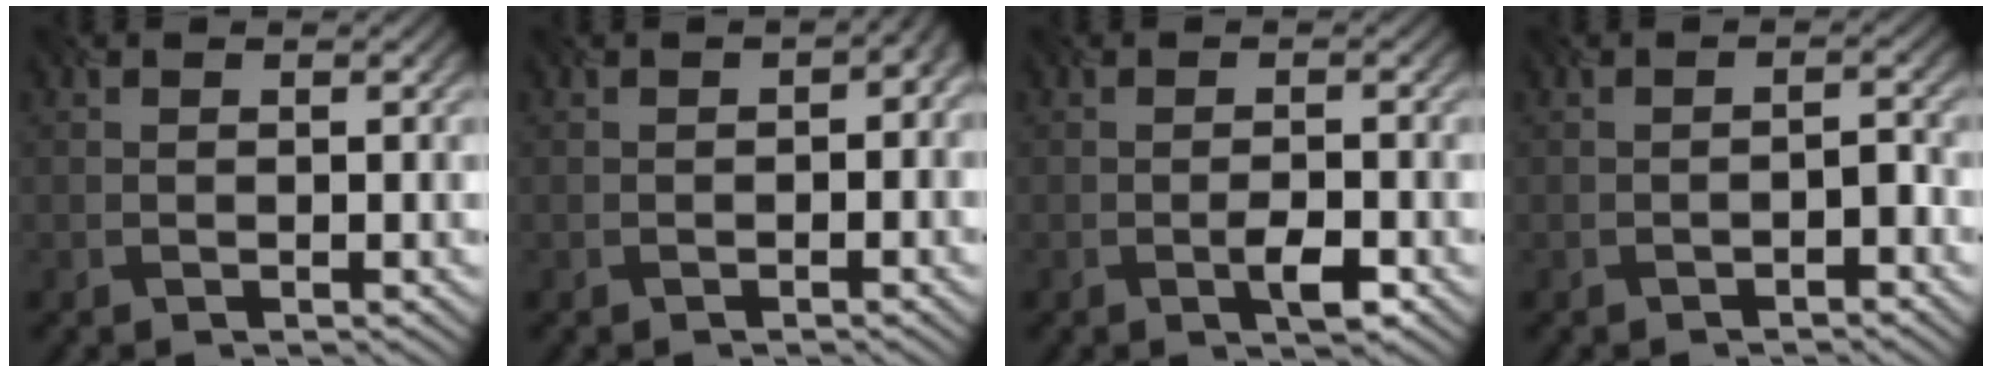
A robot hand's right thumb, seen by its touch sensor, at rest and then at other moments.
{"total": 3.3, "force": [-0.7, 1.8, 2.6], "torque": [-0.022, 0.004, 0.004]}
{"total": 2.6, "force": [-1.7, 0.7, 1.9], "torque": [-0.040, 0.001, -0.023]}
{"total": 1.5, "force": [-1.5, 0.2, 0.3], "torque": [-0.006, 0.008, -0.019]}